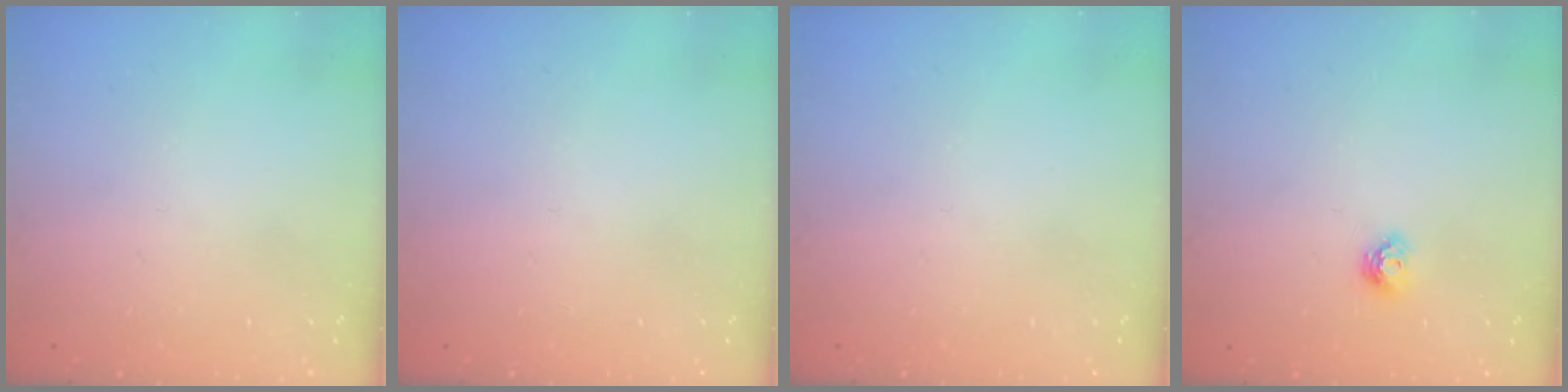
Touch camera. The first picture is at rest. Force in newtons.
{"total": 0.0}
{"total": 0.0}
{"total": 5.6, "press": 5.5, "slide": 0.7}